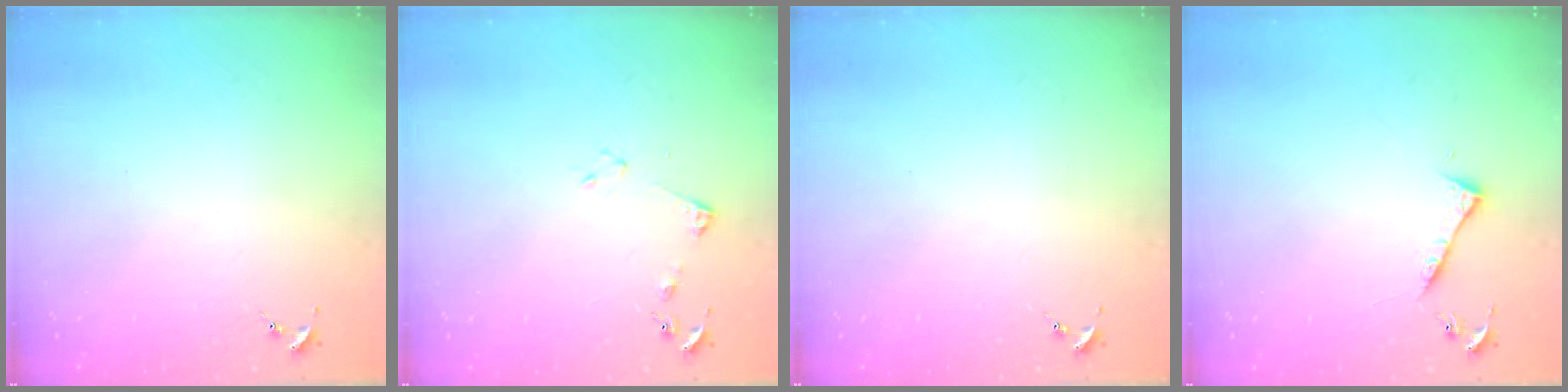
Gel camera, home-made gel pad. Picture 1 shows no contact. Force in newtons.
{"total": 4.5, "press": 4.5, "slide": 0.6}
{"total": 0.0}
{"total": 4.2, "press": 4.1, "slide": 0.5}